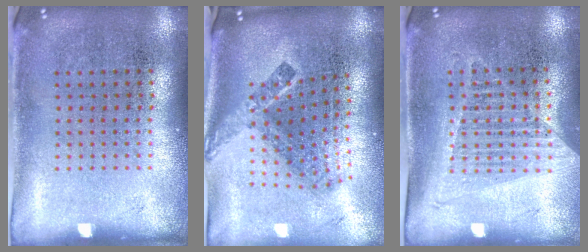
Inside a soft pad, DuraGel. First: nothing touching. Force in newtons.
{"total": 2.4, "press": 1.6, "slide": 1.9}
{"total": 1.3, "press": 1.2, "slide": 0.6}